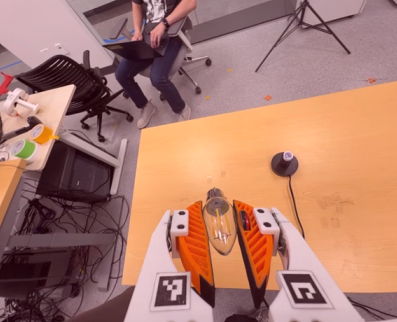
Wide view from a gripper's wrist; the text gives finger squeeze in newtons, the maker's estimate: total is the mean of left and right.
{"total": 15.4, "left": 17.6, "right": 13.2}